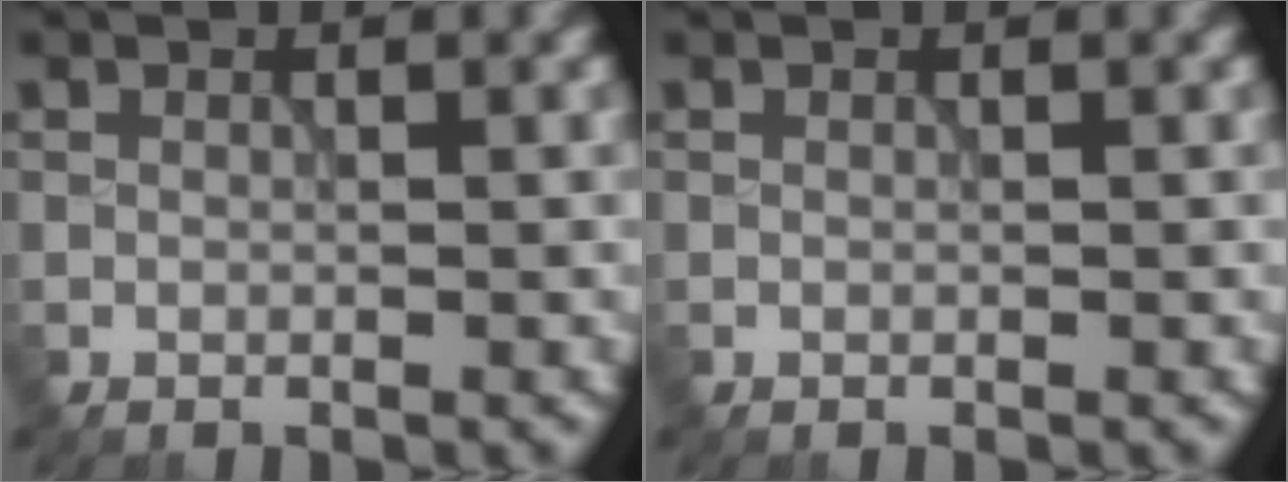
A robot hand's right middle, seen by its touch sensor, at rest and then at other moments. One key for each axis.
{"total": 0.0}